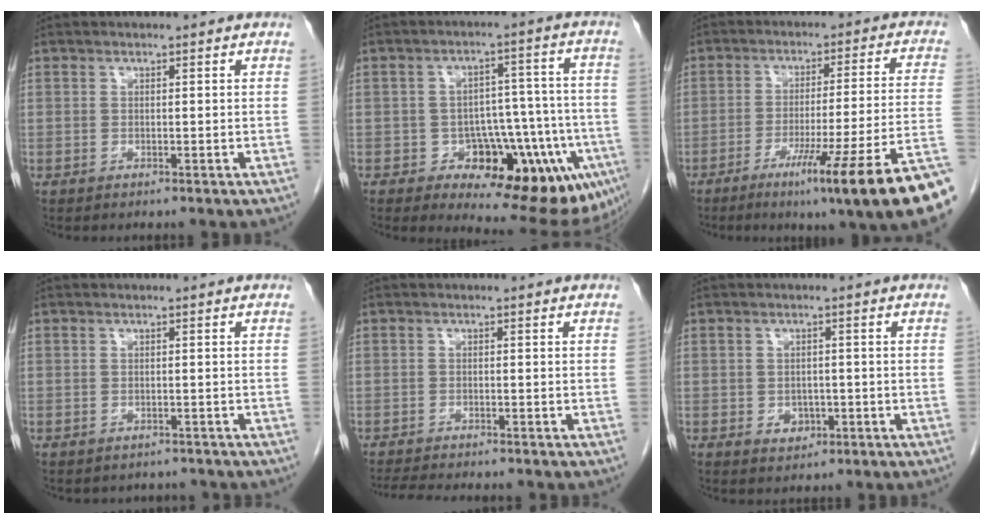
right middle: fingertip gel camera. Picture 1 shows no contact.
{"total": 17.1, "force": [-7.5, 6.8, 13.8], "torque": [-0.111, 0.025, -0.083]}
{"total": 19.3, "force": [-11.2, -1.0, 15.7], "torque": [-0.163, -0.021, -0.166]}
{"total": 2.3, "force": [-2.1, 1.0, 0.0], "torque": [-0.005, 0.000, -0.027]}
{"total": 6.5, "force": [-5.8, 0.7, 2.8], "torque": [-0.045, -0.015, -0.090]}
{"total": 3.1, "force": [-1.3, 2.4, 1.7], "torque": [-0.022, 0.002, -0.010]}